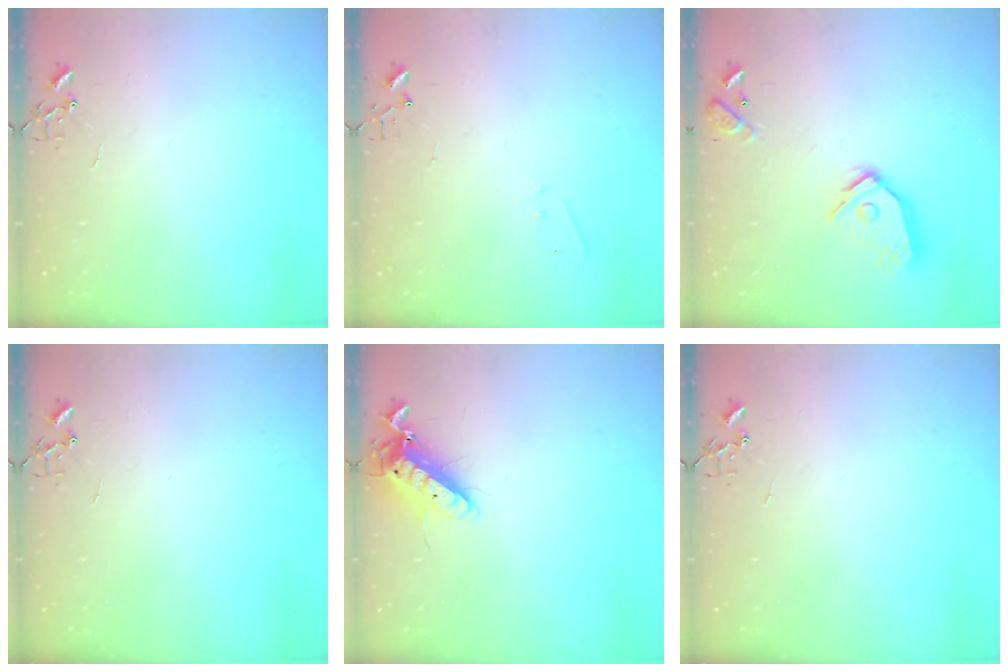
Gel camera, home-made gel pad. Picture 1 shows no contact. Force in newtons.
{"total": 4.2, "press": 4.1, "slide": 0.6}
{"total": 14.7, "press": 14.6, "slide": 2.0}
{"total": 0.0}
{"total": 12.2, "press": 12.1, "slide": 1.7}
{"total": 0.0}